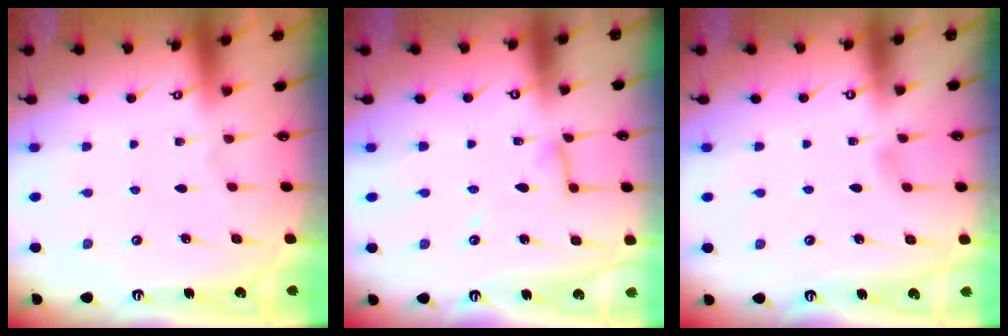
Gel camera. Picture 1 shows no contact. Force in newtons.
{"total": 5.8, "press": 5.8, "slide": 0.3}
{"total": 4.7, "press": 4.6, "slide": 0.4}